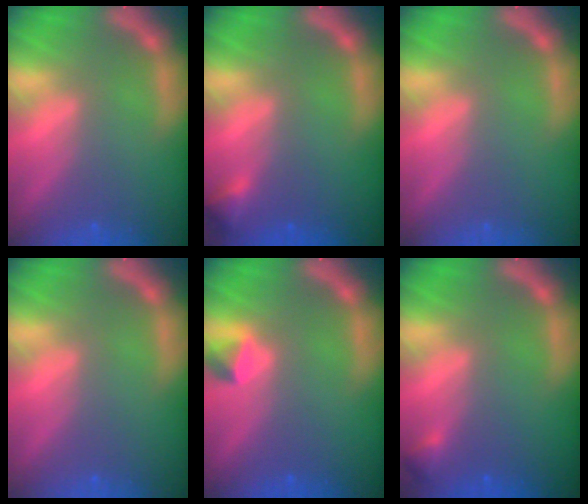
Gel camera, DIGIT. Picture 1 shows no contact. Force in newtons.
{"total": 1.4}
{"total": 0.0}
{"total": 0.0}
{"total": 1.4}
{"total": 0.9}